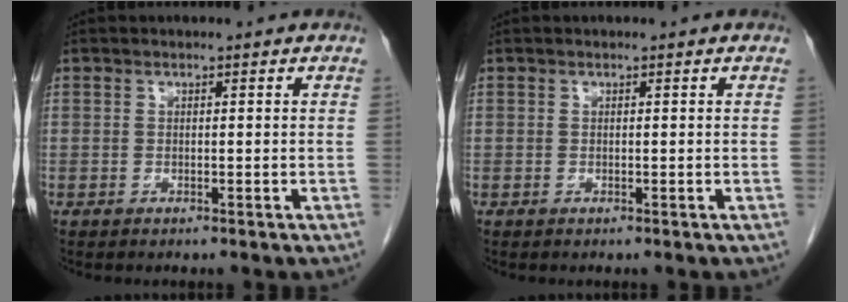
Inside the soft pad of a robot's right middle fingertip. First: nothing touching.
{"total": 0.0}